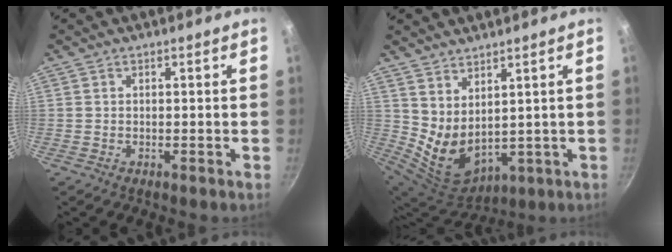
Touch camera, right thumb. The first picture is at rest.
{"total": 9.4, "force": [3.8, 5.3, 6.9], "torque": [-0.111, -0.048, 0.094]}